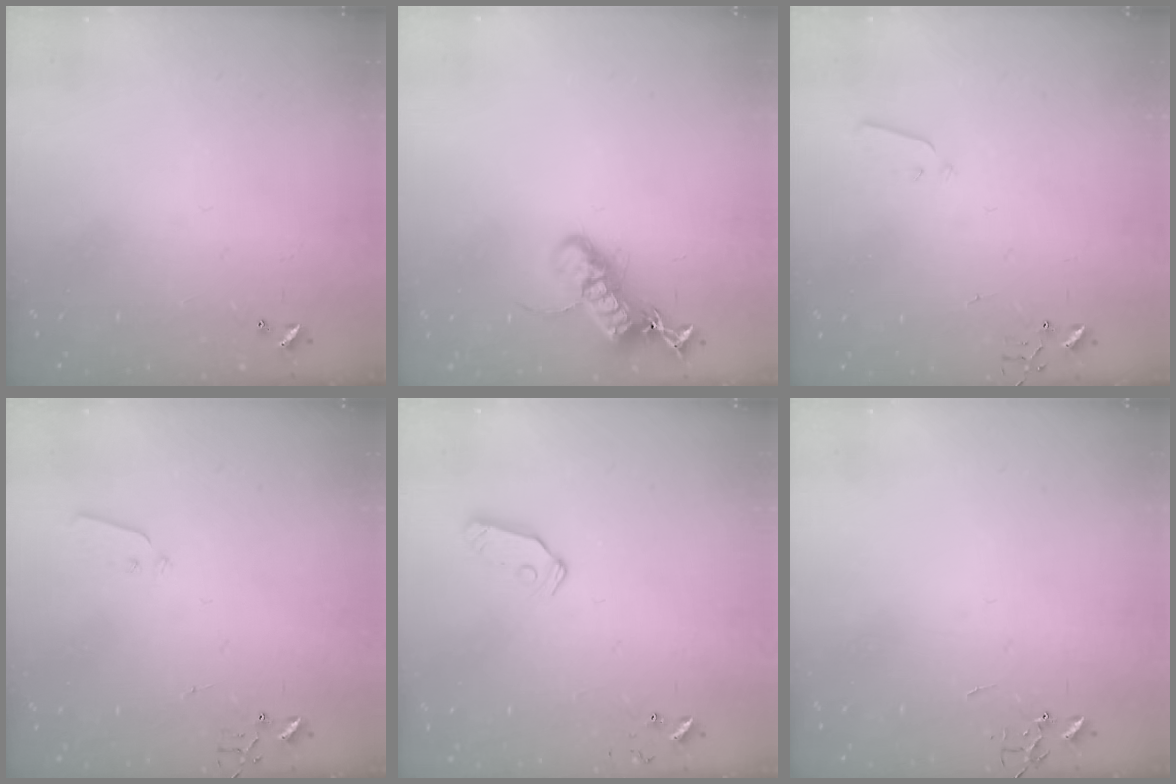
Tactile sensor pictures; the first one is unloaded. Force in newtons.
{"total": 16.7, "press": 16.6, "slide": 1.2}
{"total": 2.8, "press": 2.7, "slide": 0.4}
{"total": 3.1, "press": 3.0, "slide": 0.7}
{"total": 7.2, "press": 7.2, "slide": 0.3}
{"total": 0.0}